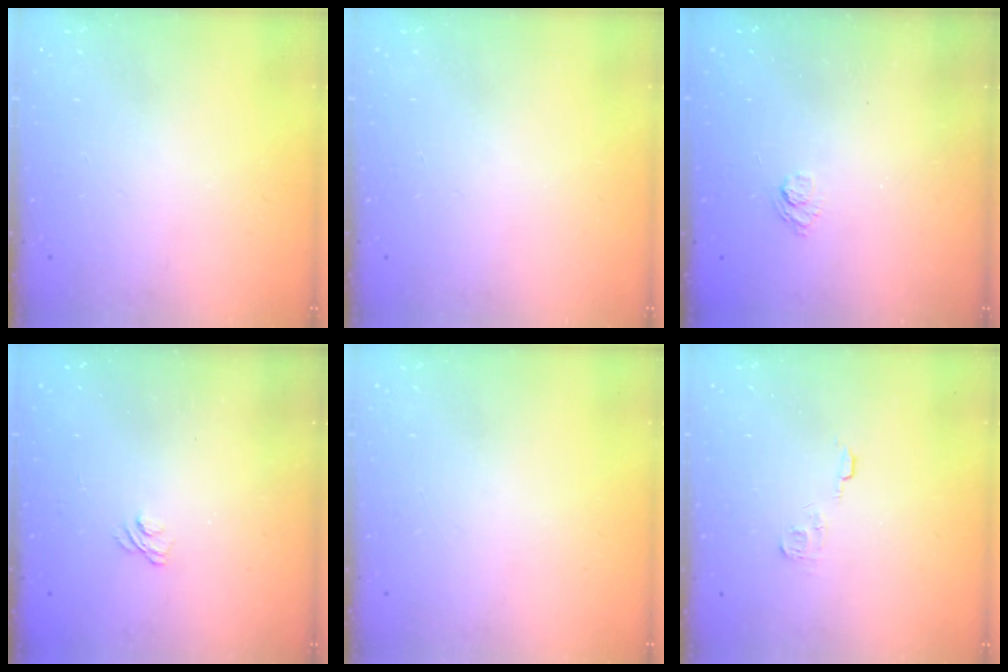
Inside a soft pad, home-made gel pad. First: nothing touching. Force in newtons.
{"total": 0.0}
{"total": 3.2, "press": 3.0, "slide": 1.1}
{"total": 1.6, "press": 1.0, "slide": 1.2}
{"total": 0.0}
{"total": 5.0, "press": 4.9, "slide": 0.7}